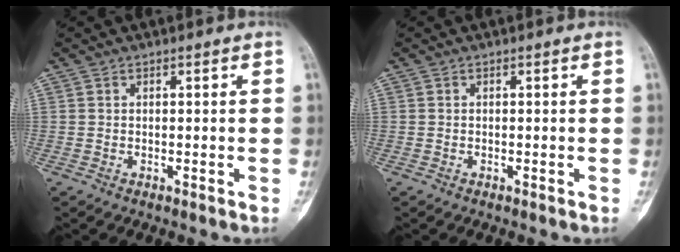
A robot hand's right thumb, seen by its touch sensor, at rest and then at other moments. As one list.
[{"total": 0.0}]